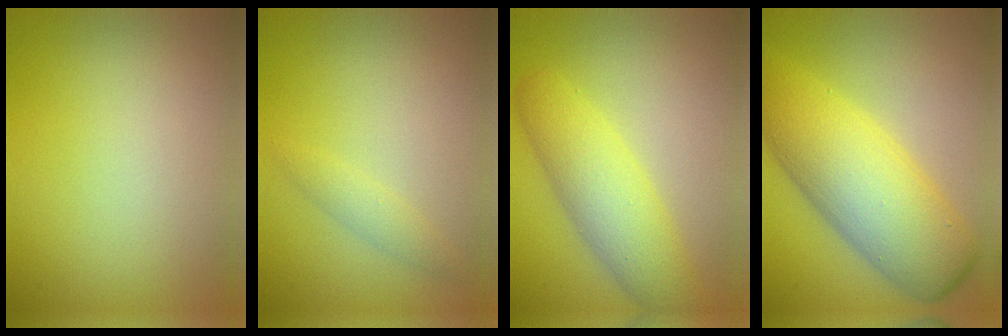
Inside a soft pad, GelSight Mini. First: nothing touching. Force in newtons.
{"total": 1.3, "press": 1.3, "slide": 0.0}
{"total": 5.6, "press": 5.6, "slide": 0.3}
{"total": 9.9, "press": 9.9, "slide": 0.1}